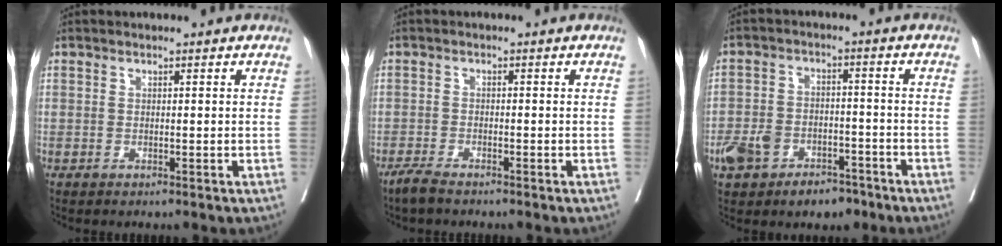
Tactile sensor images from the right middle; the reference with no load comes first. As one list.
[{"total": 2.5, "force": [-2.1, 0.3, 1.2], "torque": [-0.028, -0.004, -0.041]}, {"total": 8.7, "force": [-5.2, 5.2, 4.7], "torque": [-0.092, 0.018, -0.078]}]